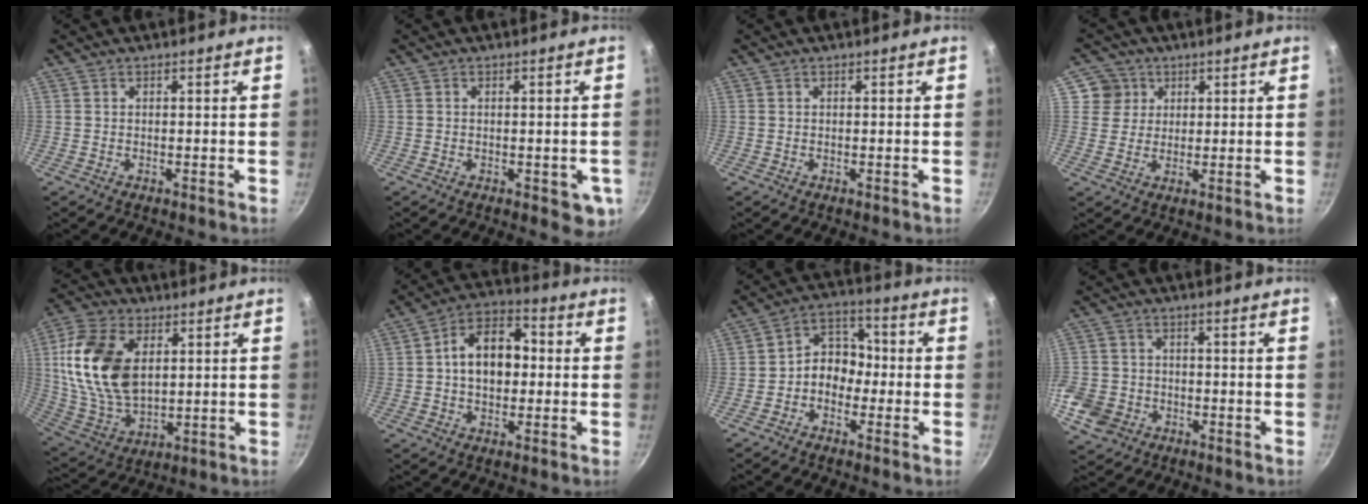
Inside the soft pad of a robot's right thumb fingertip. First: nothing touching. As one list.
[{"total": 5.0, "force": [-1.3, 2.5, 4.1], "torque": [-0.034, -0.002, -0.014]}, {"total": 0.0}, {"total": 5.4, "force": [2.2, 4.9, 0.4], "torque": [0.035, 0.006, 0.033]}, {"total": 18.7, "force": [4.0, 11.7, 14.0], "torque": [-0.256, -0.009, 0.085]}, {"total": 12.4, "force": [0.6, 8.5, 9.0], "torque": [-0.104, 0.031, -0.006]}, {"total": 8.0, "force": [-1.8, 6.4, 4.4], "torque": [-0.025, 0.039, -0.046]}, {"total": 9.4, "force": [-3.7, 7.7, 3.9], "torque": [-0.083, 0.025, -0.070]}]